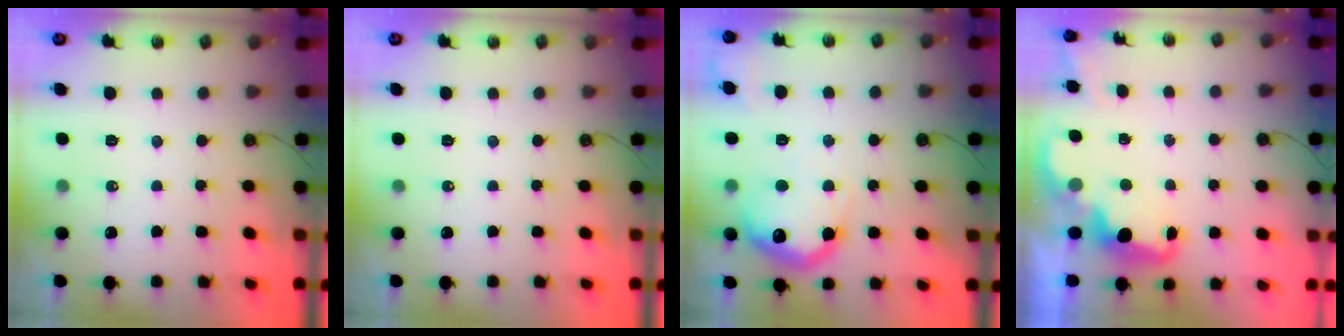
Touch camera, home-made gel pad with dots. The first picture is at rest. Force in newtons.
{"total": 0.6, "press": 0.0, "slide": 0.6}
{"total": 17.1, "press": 17.1, "slide": 0.7}
{"total": 2.7, "press": 2.6, "slide": 0.7}